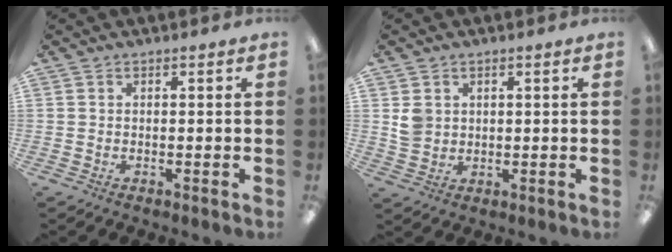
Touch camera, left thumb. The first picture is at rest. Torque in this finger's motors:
{"motor_torque": [0.32, 0.55, 0.38, -0.68, 0.21]}